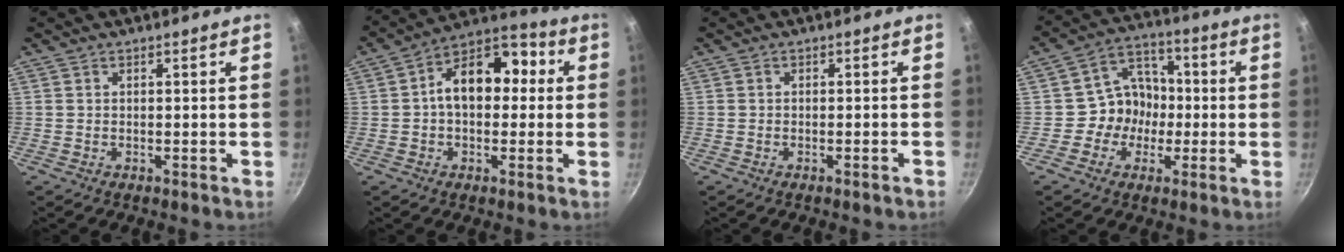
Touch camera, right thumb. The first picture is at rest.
{"total": 13.9, "force": [1.2, 9.5, 10.1], "torque": [-0.104, 0.042, 0.000]}
{"total": 0.8, "force": [-0.5, -0.1, 0.5], "torque": [-0.015, 0.010, -0.007]}
{"total": 9.3, "force": [-1.1, 8.4, 3.9], "torque": [-0.013, 0.026, -0.034]}